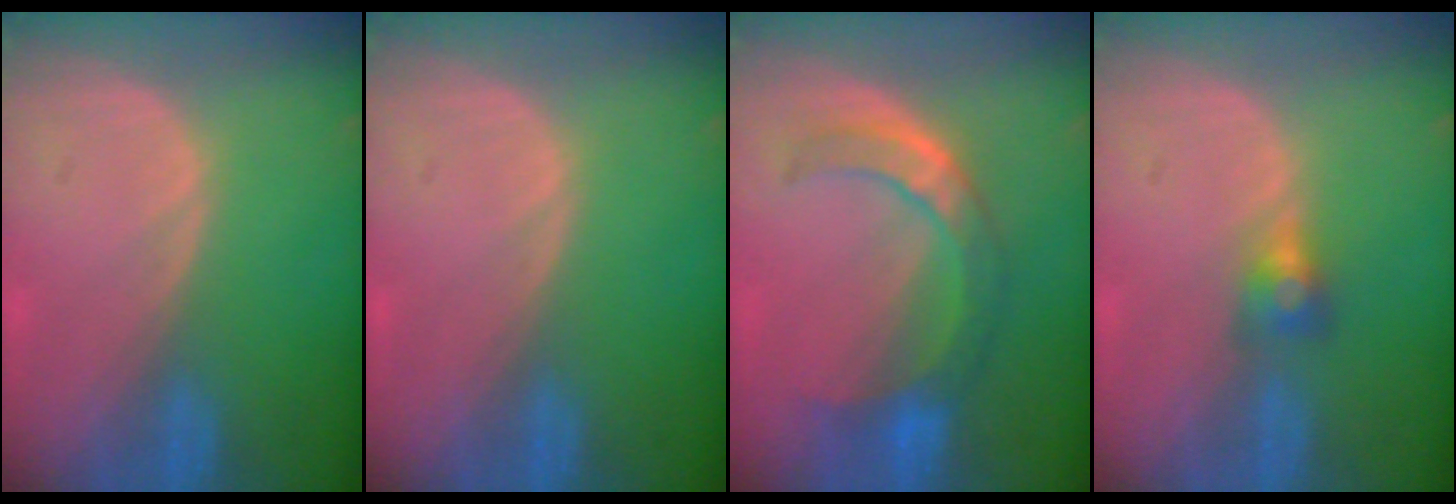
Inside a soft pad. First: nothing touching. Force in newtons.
{"total": 0.0}
{"total": 6.9, "press": 6.8, "slide": 1.3}
{"total": 2.8, "press": 2.5, "slide": 1.3}